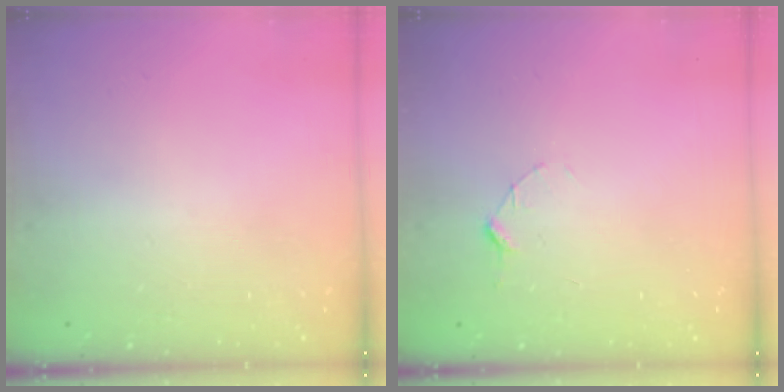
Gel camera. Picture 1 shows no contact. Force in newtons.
{"total": 2.9, "press": 2.9, "slide": 0.3}